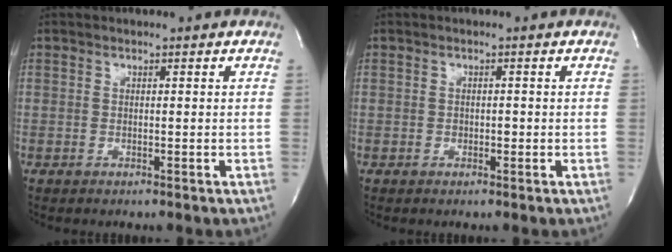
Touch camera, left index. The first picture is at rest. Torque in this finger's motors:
{"motor_torque": [0.09, -0.08, 0.00, 0.00]}